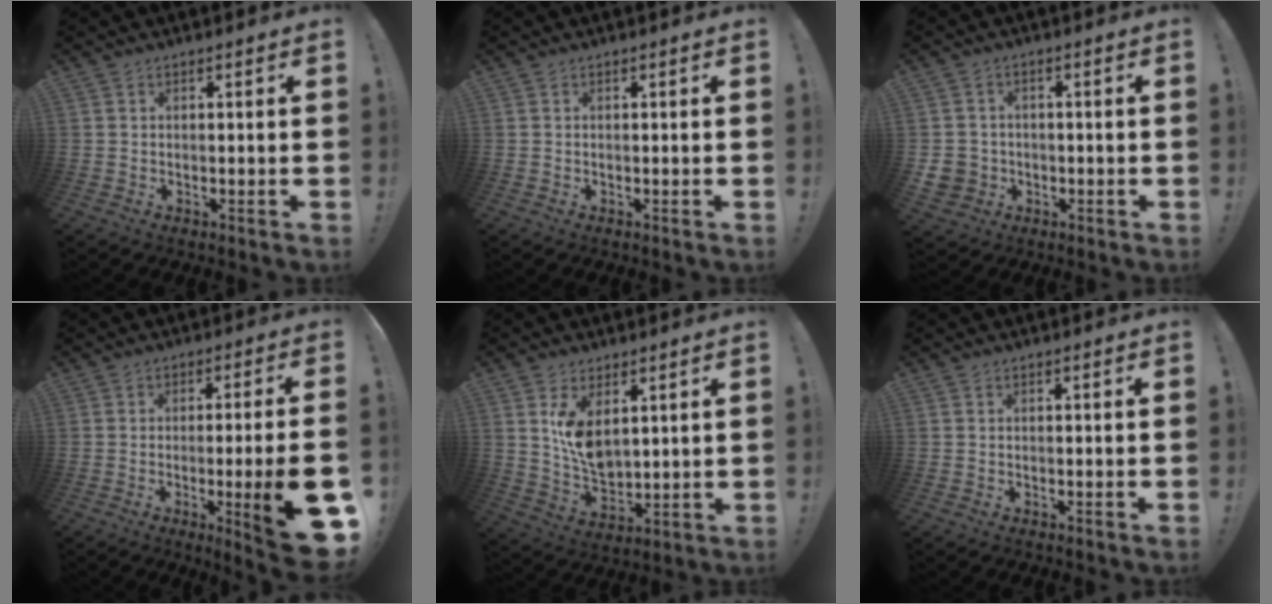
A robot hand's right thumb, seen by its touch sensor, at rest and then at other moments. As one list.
[{"total": 0.0}, {"total": 5.6, "force": [-1.1, 5.3, 1.7], "torque": [-0.046, 0.010, -0.017]}, {"total": 14.9, "force": [-3.5, 1.4, 14.4], "torque": [-0.196, 0.001, -0.037]}, {"total": 9.7, "force": [4.4, 5.7, 6.5], "torque": [-0.116, -0.028, 0.083]}, {"total": 0.0}]